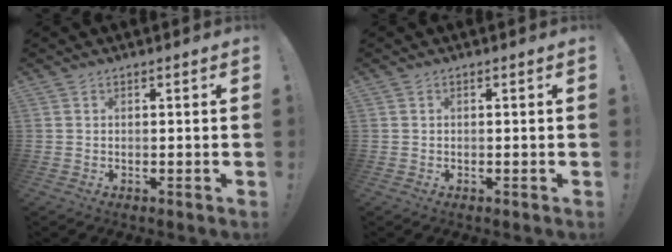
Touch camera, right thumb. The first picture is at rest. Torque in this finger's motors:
{"motor_torque": [-0.08, 0.16, -0.43, 0.07, 0.00]}